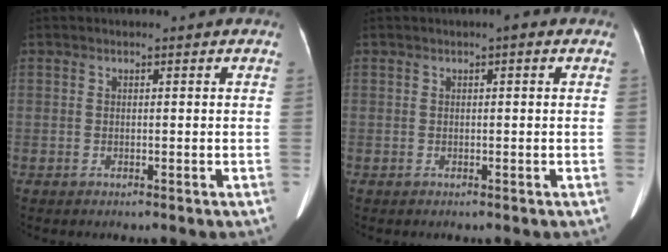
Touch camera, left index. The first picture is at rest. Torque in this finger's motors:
{"motor_torque": [0.17, -0.19, -0.12, -0.03]}